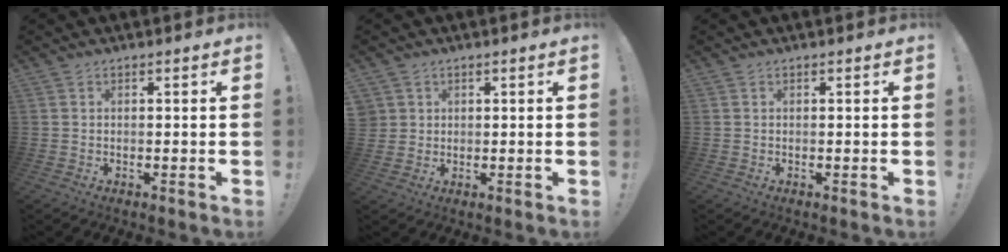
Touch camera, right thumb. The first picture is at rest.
{"total": 3.0, "force": [1.2, 2.7, 0.5], "torque": [-0.014, 0.000, 0.025]}
{"total": 0.0}